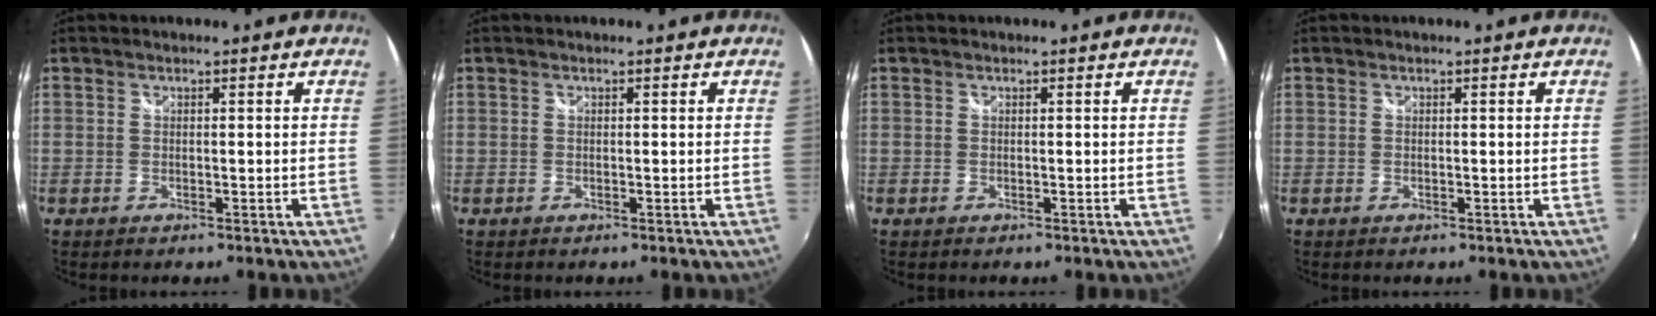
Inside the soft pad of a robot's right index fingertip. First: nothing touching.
{"total": 0.0}
{"total": 0.0}
{"total": 0.0}